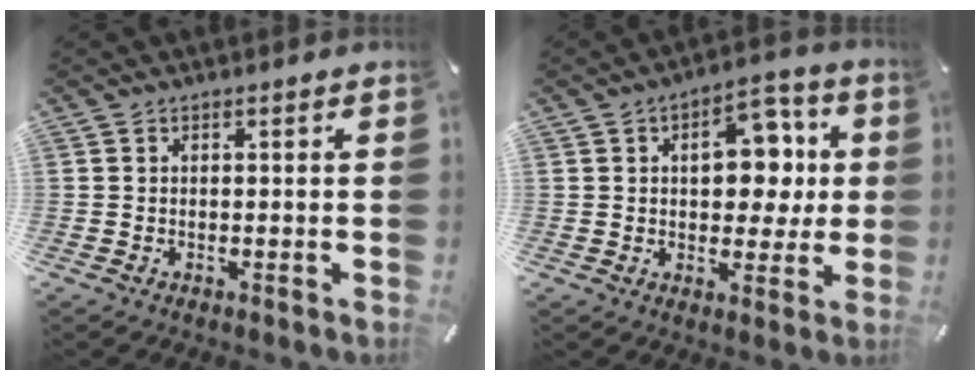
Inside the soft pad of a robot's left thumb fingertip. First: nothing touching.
{"total": 12.1, "force": [2.1, 8.1, 8.8], "torque": [-0.104, -0.004, 0.030]}